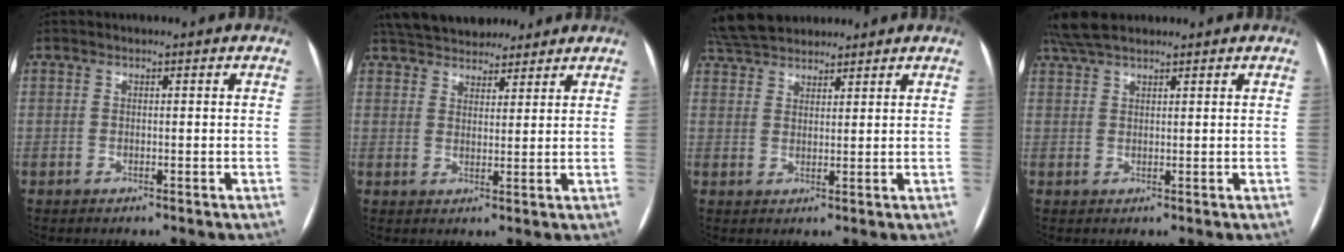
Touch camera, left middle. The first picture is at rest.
{"total": 13.4, "force": [11.7, 4.9, 4.4], "torque": [-0.075, 0.030, 0.180]}
{"total": 8.6, "force": [7.8, 2.7, 2.4], "torque": [-0.043, 0.035, 0.142]}
{"total": 5.6, "force": [4.8, 1.5, 2.5], "torque": [-0.053, 0.029, 0.094]}